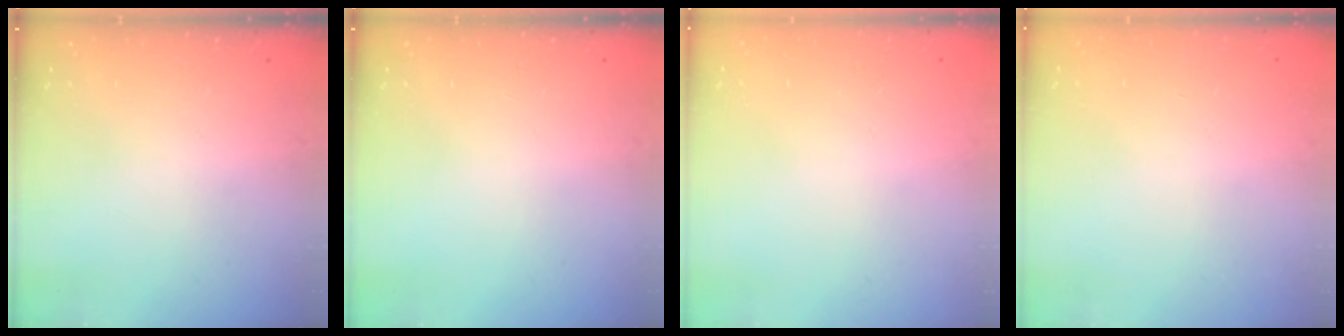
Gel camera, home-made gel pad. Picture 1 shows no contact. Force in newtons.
{"total": 0.0}
{"total": 0.0}
{"total": 0.0}